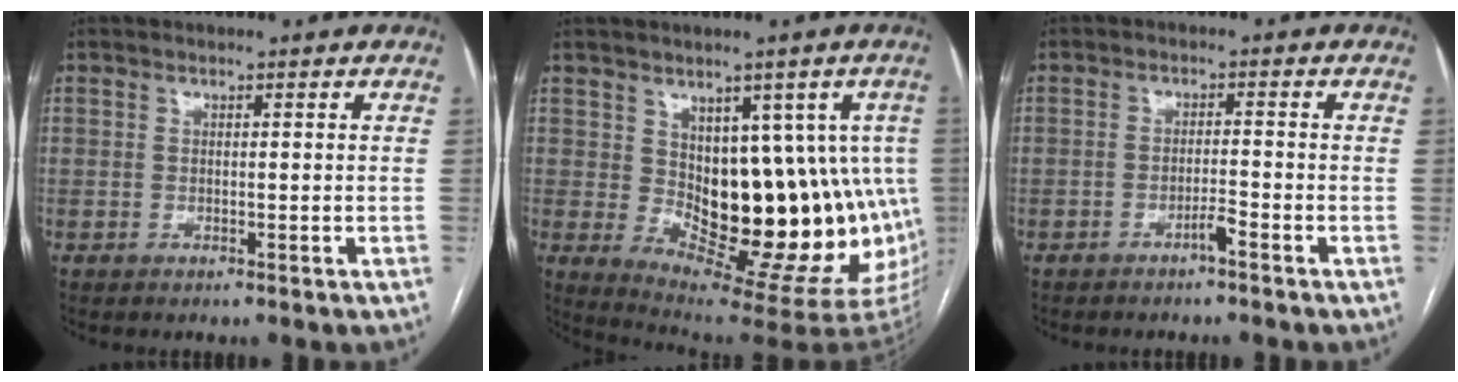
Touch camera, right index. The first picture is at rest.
{"total": 16.5, "force": [0.5, 7.7, 14.6], "torque": [-0.148, 0.013, 0.028]}
{"total": 1.8, "force": [-1.4, 0.0, 1.2], "torque": [-0.019, 0.001, -0.025]}